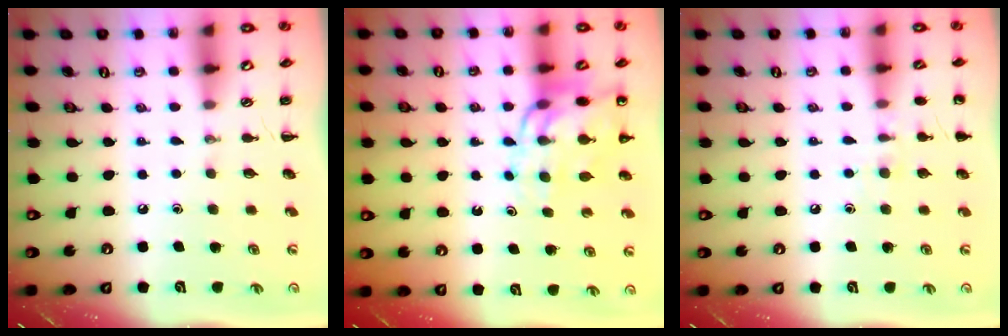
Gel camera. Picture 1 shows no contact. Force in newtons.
{"total": 13.5, "press": 13.1, "slide": 3.0}
{"total": 6.7, "press": 6.5, "slide": 1.7}